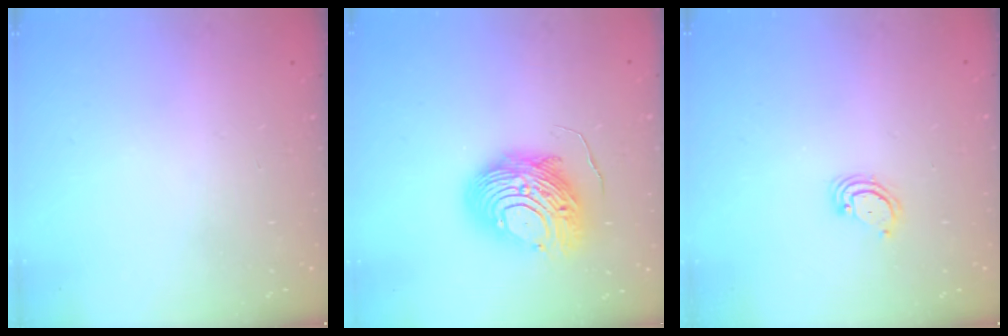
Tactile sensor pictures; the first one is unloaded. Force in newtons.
{"total": 11.6, "press": 11.6, "slide": 0.9}
{"total": 2.9, "press": 2.9, "slide": 0.3}